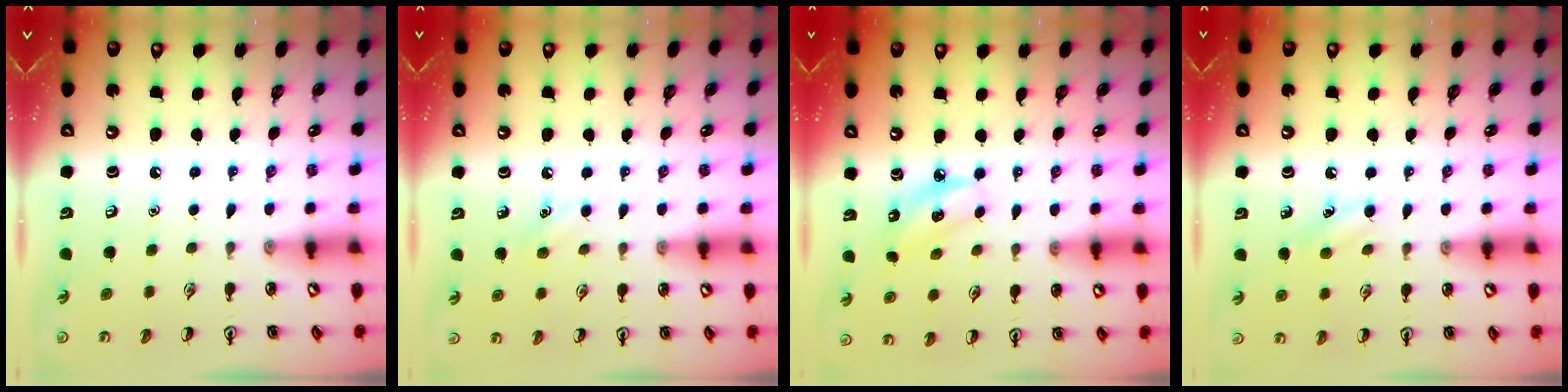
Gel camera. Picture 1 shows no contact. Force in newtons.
{"total": 6.1, "press": 5.7, "slide": 2.2}
{"total": 4.8, "press": 4.7, "slide": 0.7}
{"total": 6.2, "press": 5.9, "slide": 2.0}